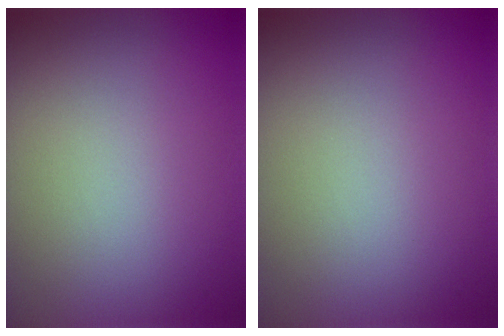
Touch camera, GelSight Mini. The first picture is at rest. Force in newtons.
{"total": 0.0}